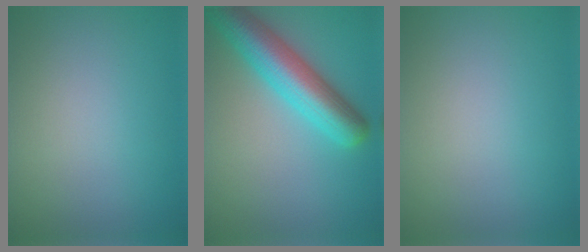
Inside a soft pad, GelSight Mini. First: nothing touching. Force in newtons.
{"total": 7.2, "press": 7.2, "slide": 0.4}
{"total": 0.0}